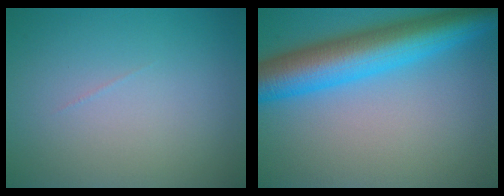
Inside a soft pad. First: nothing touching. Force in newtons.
{"total": 9.2, "press": 9.2, "slide": 0.3}